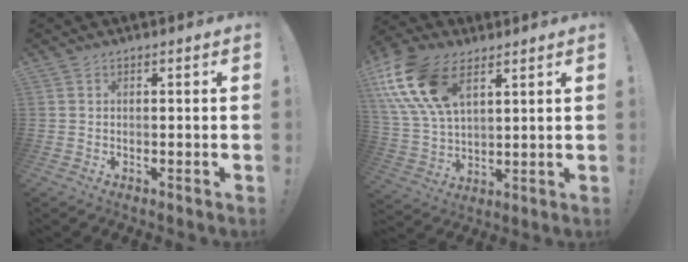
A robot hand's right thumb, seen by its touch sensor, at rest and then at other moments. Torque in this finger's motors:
{"motor_torque": [1.60, 2.76, 1.66, 0.65, 0.59]}